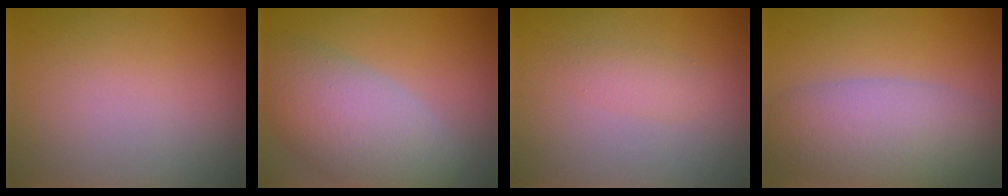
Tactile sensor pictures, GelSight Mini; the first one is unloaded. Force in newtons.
{"total": 7.6, "press": 7.6, "slide": 0.6}
{"total": 1.4, "press": 1.4, "slide": 0.0}
{"total": 6.6, "press": 6.6, "slide": 0.3}